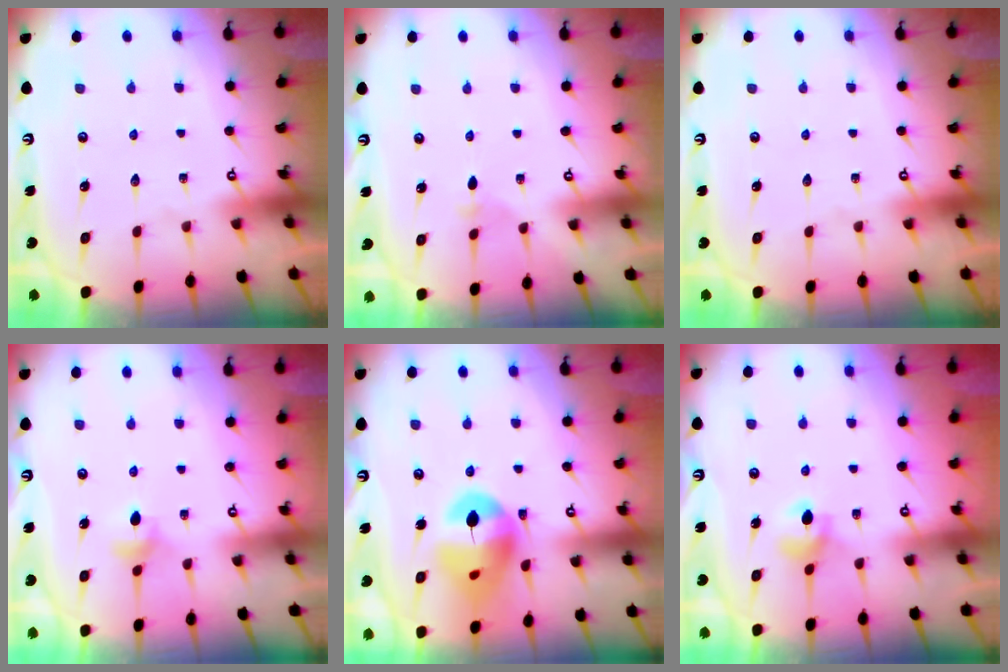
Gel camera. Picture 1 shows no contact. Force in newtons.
{"total": 2.0, "press": 1.9, "slide": 0.5}
{"total": 0.0}
{"total": 4.2, "press": 4.1, "slide": 0.7}
{"total": 15.7, "press": 15.6, "slide": 1.9}
{"total": 6.0, "press": 6.0, "slide": 0.6}